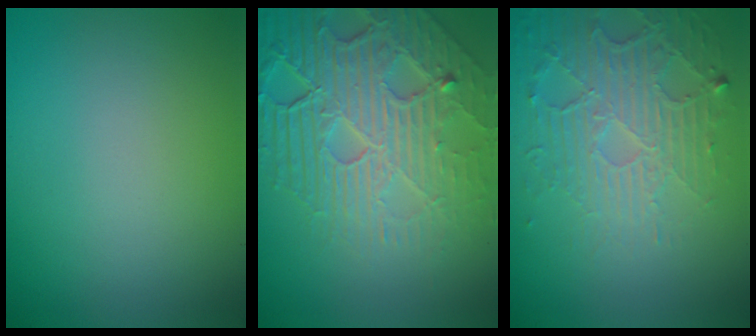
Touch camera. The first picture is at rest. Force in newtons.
{"total": 8.8, "press": 5.9, "slide": 6.5}
{"total": 5.1, "press": 3.5, "slide": 3.7}